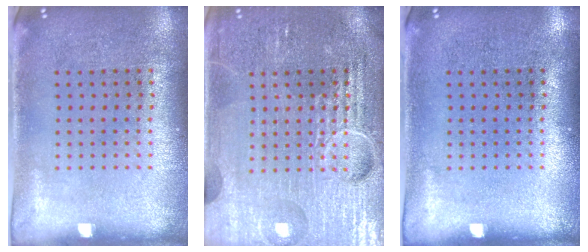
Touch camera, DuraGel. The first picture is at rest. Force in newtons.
{"total": 7.1, "press": 7.0, "slide": 0.9}
{"total": 0.0}